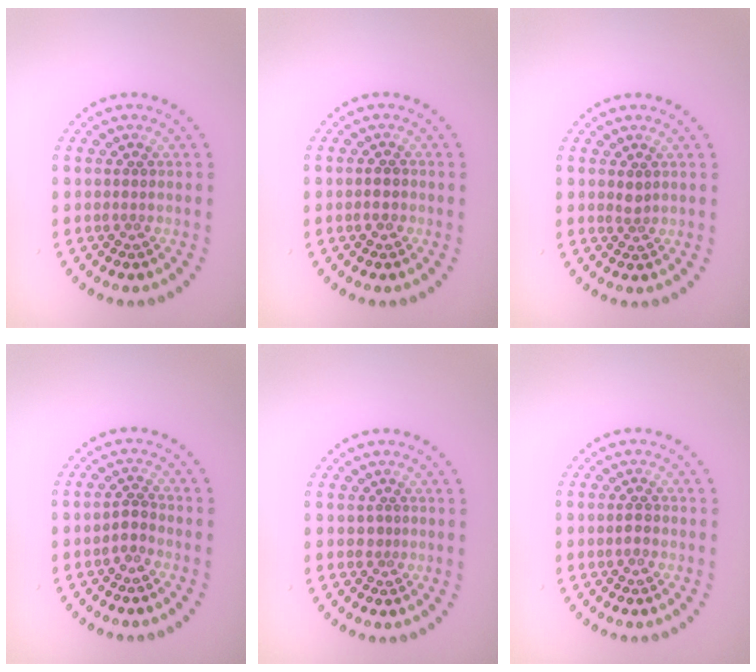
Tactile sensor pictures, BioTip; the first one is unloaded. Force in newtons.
{"total": 1.2, "press": 1.2, "slide": 0.3}
{"total": 0.7, "press": 0.5, "slide": 0.5}
{"total": 1.4, "press": 0.9, "slide": 1.0}
{"total": 0.7, "press": 0.4, "slide": 0.6}
{"total": 0.9, "press": 0.9, "slide": 0.1}